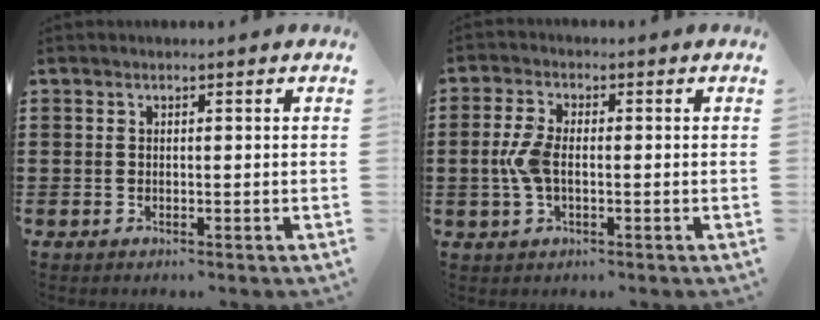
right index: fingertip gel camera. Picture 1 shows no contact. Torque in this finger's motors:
{"motor_torque": [1.21, 0.93, 0.25, 0.12]}